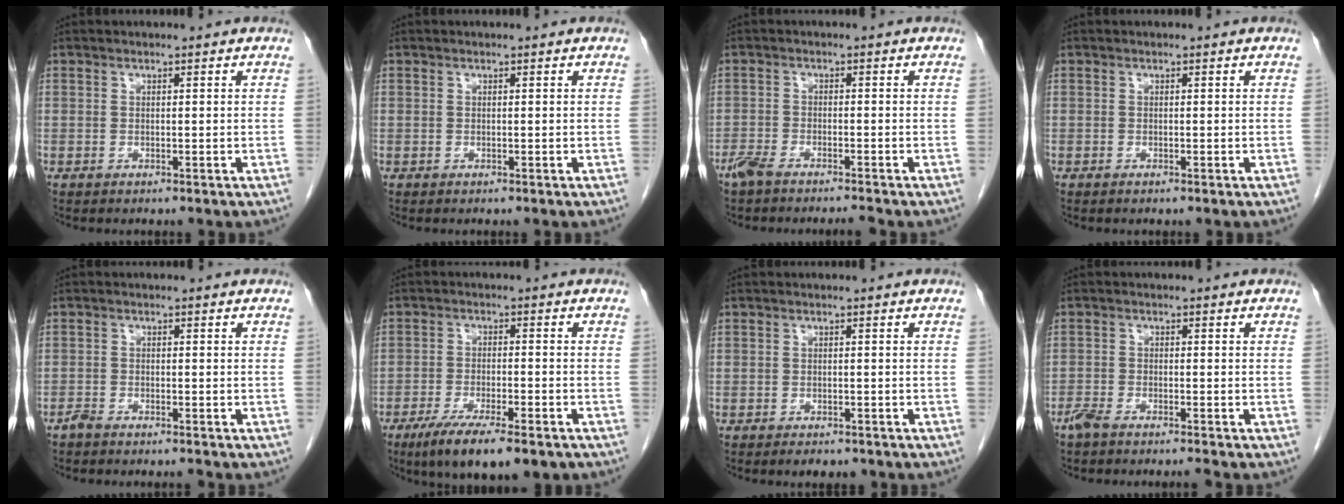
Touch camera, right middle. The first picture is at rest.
{"total": 0.0}
{"total": 4.0, "force": [-3.6, 0.2, 1.9], "torque": [-0.037, -0.007, -0.067]}
{"total": 0.0}
{"total": 1.8, "force": [-1.7, 0.1, 0.6], "torque": [-0.011, -0.003, -0.033]}
{"total": 11.3, "force": [-7.6, 2.5, 8.0], "torque": [-0.125, -0.020, -0.116]}
{"total": 2.1, "force": [-1.6, 1.0, 1.0], "torque": [-0.014, -0.001, -0.016]}
{"total": 3.2, "force": [-2.8, 0.0, 1.5], "torque": [-0.027, -0.006, -0.055]}